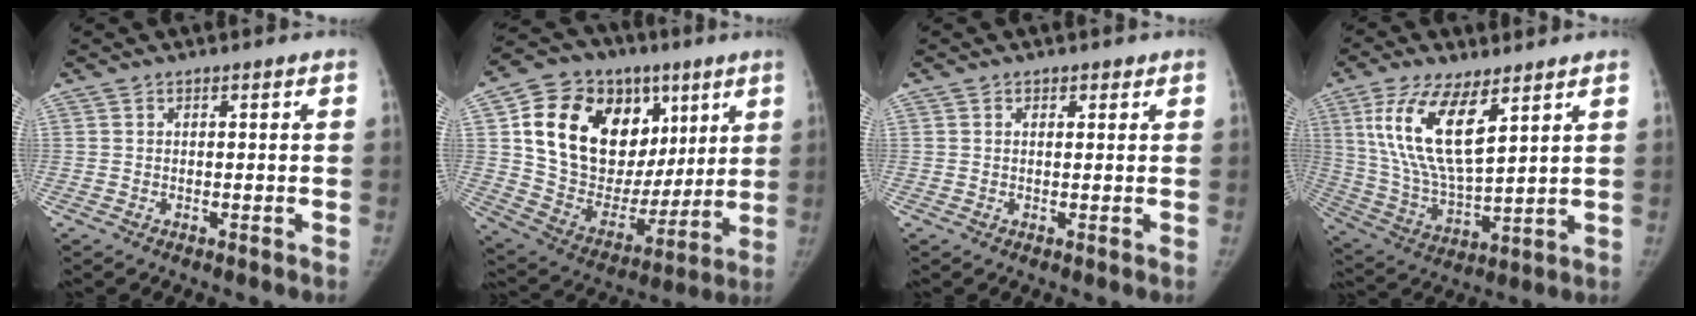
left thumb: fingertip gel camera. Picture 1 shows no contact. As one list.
[{"total": 28.0, "force": [8.9, 19.2, 18.3], "torque": [-0.270, 0.015, 0.162]}, {"total": 1.3, "force": [0.7, 0.9, 0.6], "torque": [0.000, -0.003, 0.007]}, {"total": 16.6, "force": [7.4, 6.5, 13.3], "torque": [-0.252, -0.031, 0.151]}]